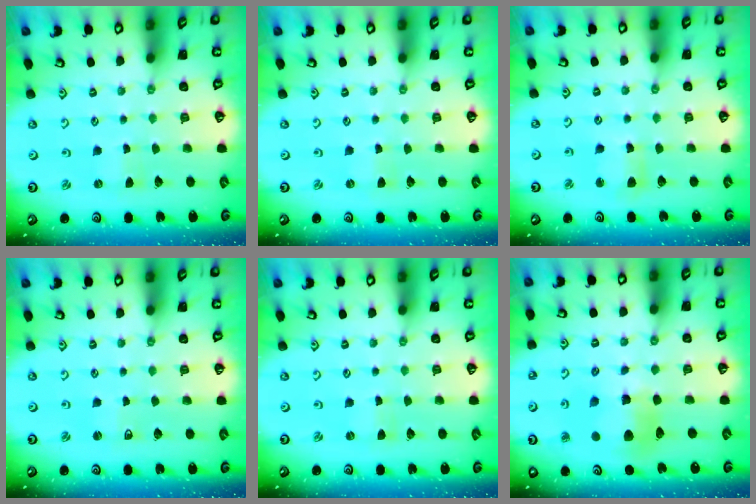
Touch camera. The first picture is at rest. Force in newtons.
{"total": 0.0}
{"total": 6.4, "press": 6.3, "slide": 0.8}
{"total": 1.7, "press": 1.7, "slide": 0.3}
{"total": 0.0}
{"total": 11.0, "press": 10.9, "slide": 1.4}